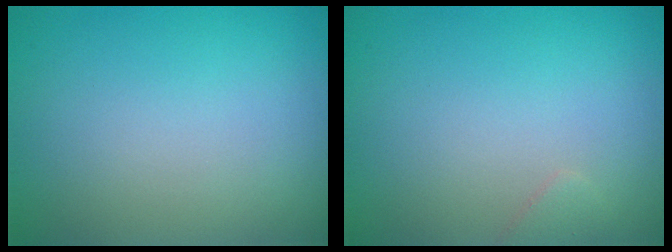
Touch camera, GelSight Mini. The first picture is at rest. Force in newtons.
{"total": 0.8, "press": 0.8, "slide": 0.1}